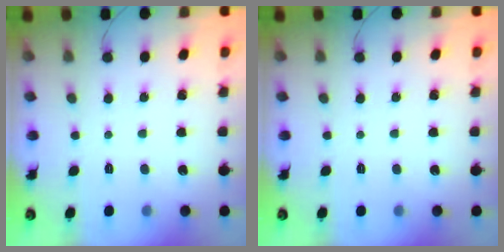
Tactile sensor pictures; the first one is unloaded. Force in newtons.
{"total": 0.0}